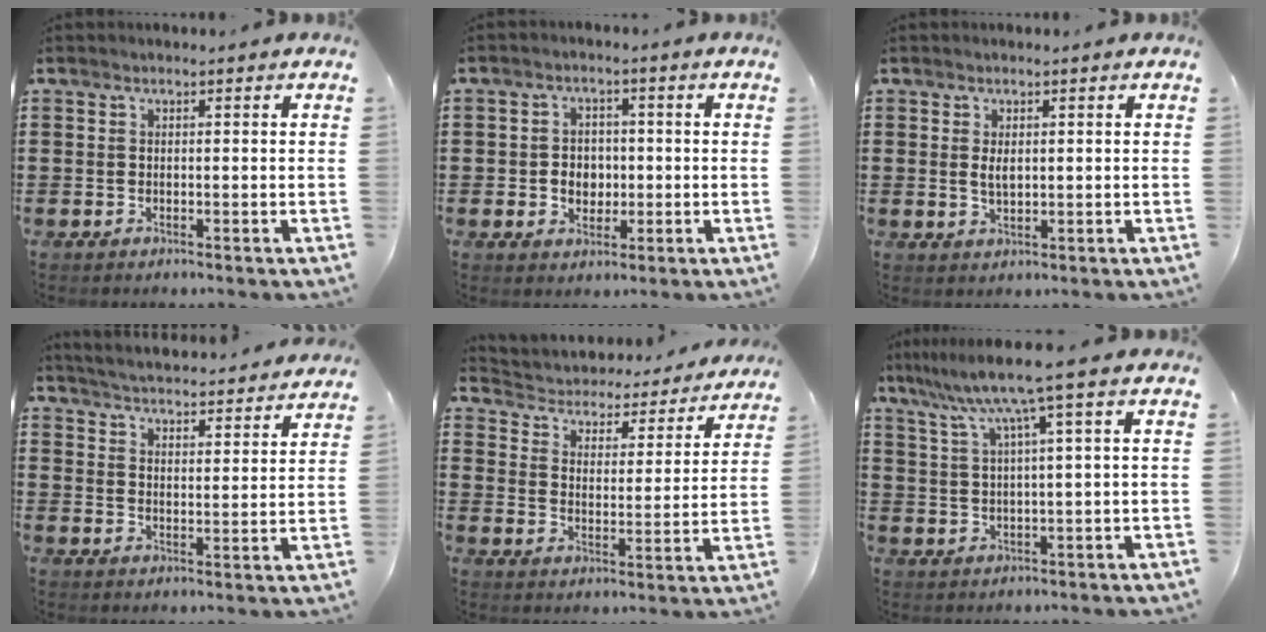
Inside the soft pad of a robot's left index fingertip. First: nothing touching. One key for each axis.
{"total": 3.8, "fx": -0.5, "fy": 3.2, "fz": 2.0, "tx": -0.040, "ty": 0.004, "tz": -0.015}
{"total": 2.2, "fx": 0.3, "fy": 1.0, "fz": 1.9, "tx": -0.039, "ty": 0.003, "tz": 0.005}
{"total": 4.2, "fx": 4.2, "fy": -0.6, "fz": 0.1, "tx": -0.024, "ty": -0.036, "tz": 0.069}
{"total": 3.5, "fx": 3.4, "fy": 0.7, "fz": 0.0, "tx": -0.025, "ty": -0.029, "tz": 0.050}
{"total": 7.6, "fx": 4.1, "fy": -0.3, "fz": 6.4, "tx": -0.138, "ty": -0.013, "tz": 0.066}